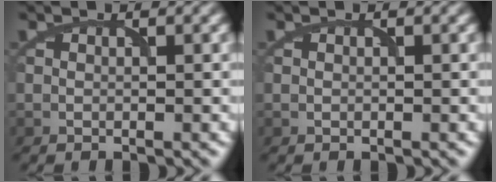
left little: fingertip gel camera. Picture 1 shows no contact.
{"total": 0.0}